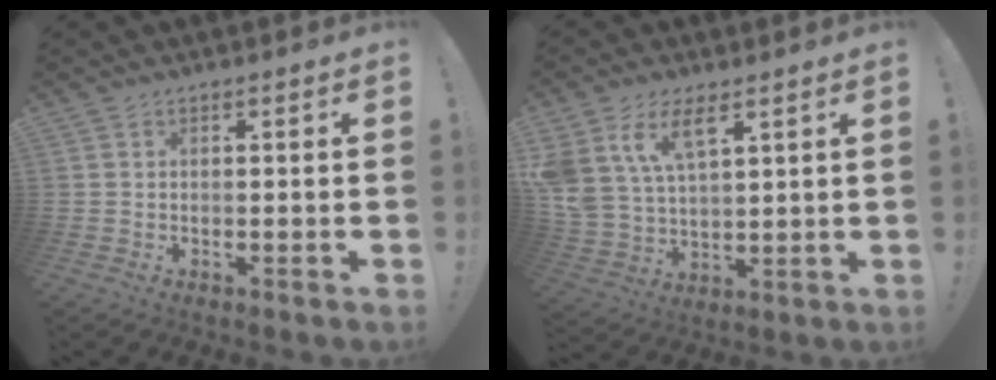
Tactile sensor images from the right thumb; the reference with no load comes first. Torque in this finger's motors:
{"motor_torque": [2.02, 2.40, 1.60, 0.77, 0.13]}